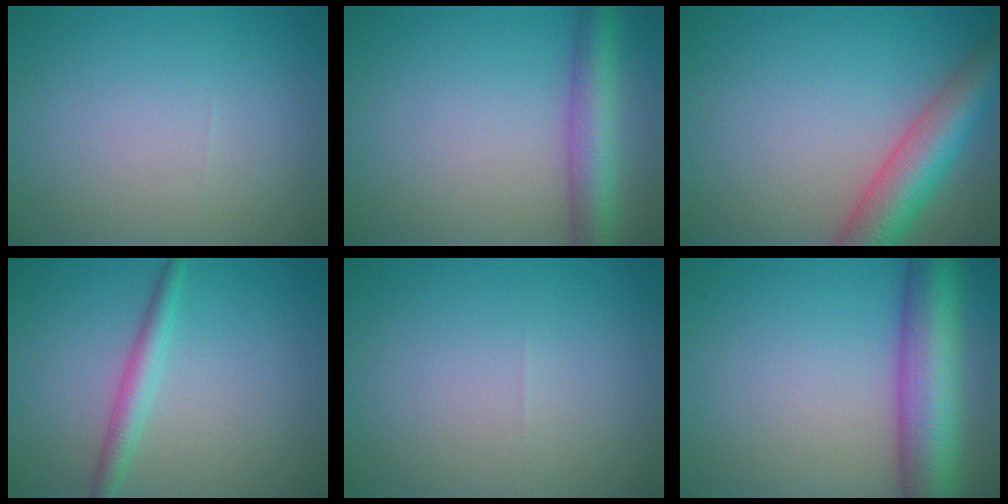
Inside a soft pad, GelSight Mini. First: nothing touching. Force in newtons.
{"total": 5.2, "press": 5.2, "slide": 0.1}
{"total": 7.2, "press": 7.2, "slide": 0.4}
{"total": 2.4, "press": 2.4, "slide": 0.1}
{"total": 0.0}
{"total": 9.4, "press": 9.4, "slide": 0.4}